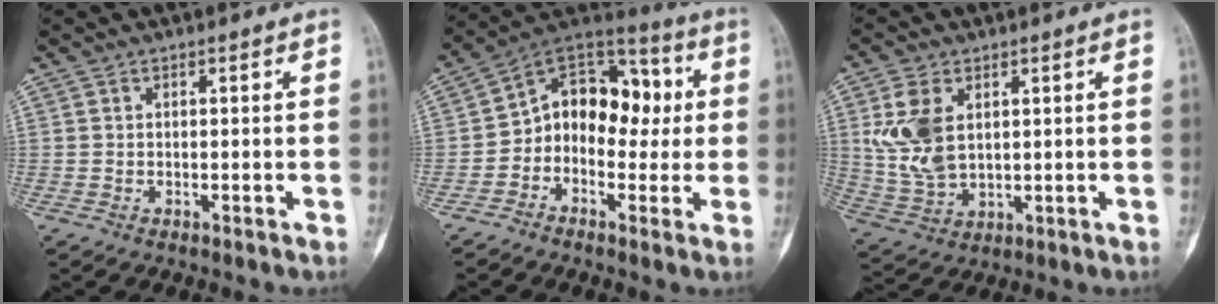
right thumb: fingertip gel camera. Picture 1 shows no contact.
{"total": 15.0, "force": [0.2, 10.9, 10.3], "torque": [-0.091, 0.045, -0.014]}
{"total": 10.2, "force": [2.6, 6.3, 7.6], "torque": [-0.152, -0.009, 0.063]}